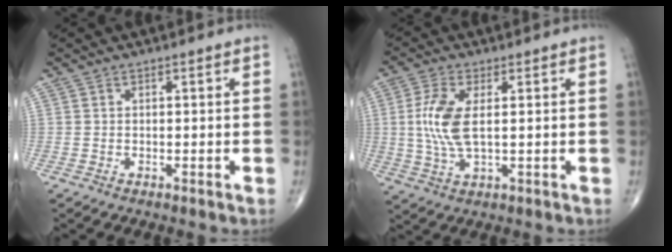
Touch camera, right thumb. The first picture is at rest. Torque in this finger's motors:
{"motor_torque": [-0.48, 0.86, 0.06, -0.35, 0.22]}